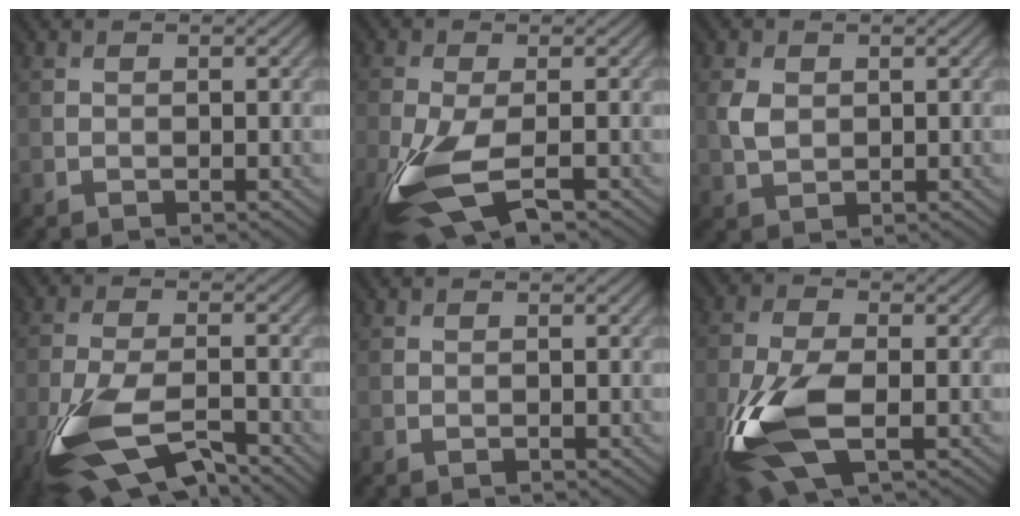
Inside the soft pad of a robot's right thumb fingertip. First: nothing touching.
{"total": 9.2, "force": [-4.6, 3.5, 7.2], "torque": [-0.188, -0.017, -0.091]}
{"total": 2.1, "force": [0.7, 1.9, 0.7], "torque": [-0.022, 0.000, 0.014]}
{"total": 10.6, "force": [-6.3, 4.0, 7.5], "torque": [-0.185, -0.026, -0.127]}
{"total": 0.0}
{"total": 10.7, "force": [-4.0, 4.9, 8.6], "torque": [-0.217, -0.011, -0.082]}